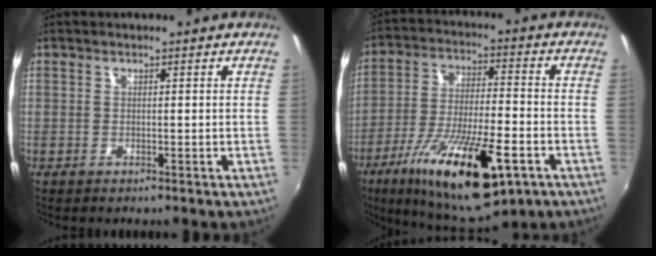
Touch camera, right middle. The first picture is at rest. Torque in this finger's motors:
{"motor_torque": [1.87, -0.27, 0.42, 0.21]}